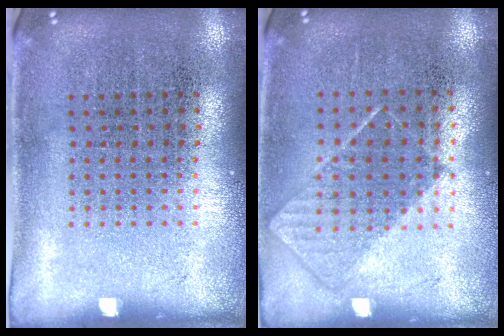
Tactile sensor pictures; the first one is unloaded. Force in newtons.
{"total": 0.8, "press": 0.6, "slide": 0.5}